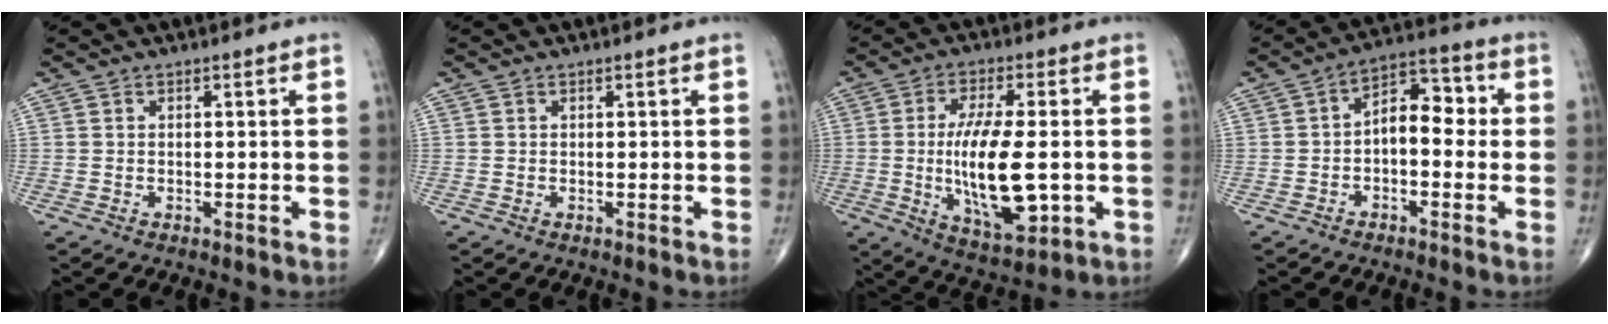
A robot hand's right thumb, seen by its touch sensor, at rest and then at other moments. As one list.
[{"total": 0.0}, {"total": 15.3, "force": [-1.4, 5.6, 14.1], "torque": [-0.249, -0.010, -0.016]}, {"total": 8.1, "force": [-0.6, 4.8, 6.5], "torque": [-0.070, 0.037, -0.023]}]